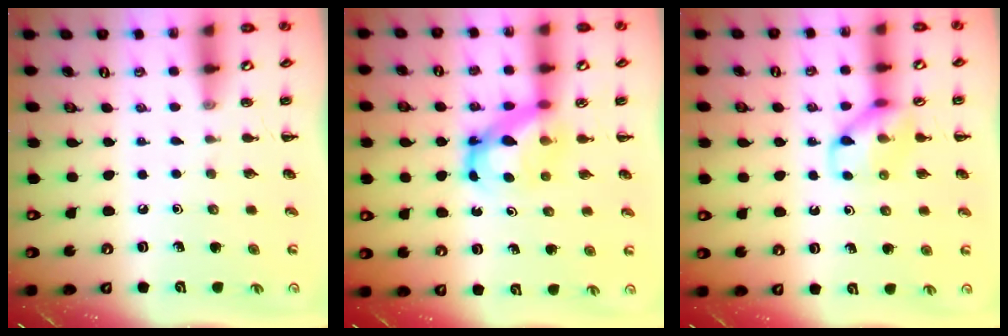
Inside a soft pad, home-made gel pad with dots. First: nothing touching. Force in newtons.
{"total": 6.0, "press": 5.9, "slide": 0.5}
{"total": 10.0, "press": 10.0, "slide": 0.5}